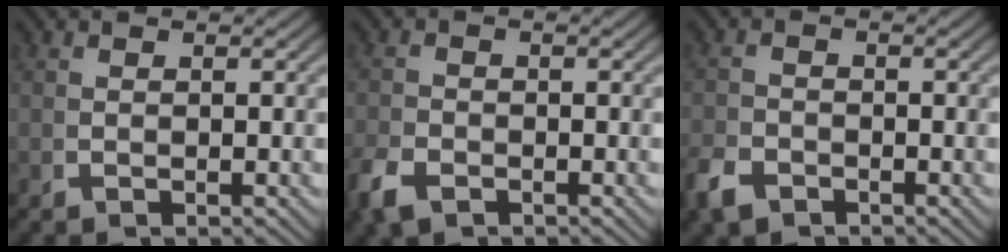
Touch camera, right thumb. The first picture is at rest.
{"total": 2.1, "force": [-1.7, 1.0, 0.6], "torque": [-0.011, -0.008, -0.028]}
{"total": 2.4, "force": [-2.0, 1.1, 0.5], "torque": [-0.006, -0.009, -0.033]}